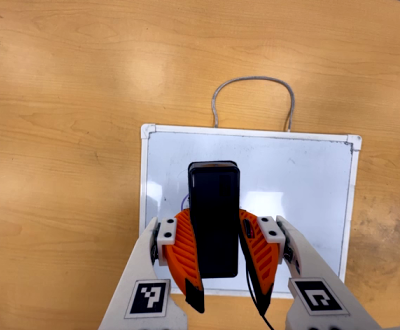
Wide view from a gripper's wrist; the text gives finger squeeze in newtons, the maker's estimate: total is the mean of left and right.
{"total": 9.1, "left": 7.9, "right": 10.4}